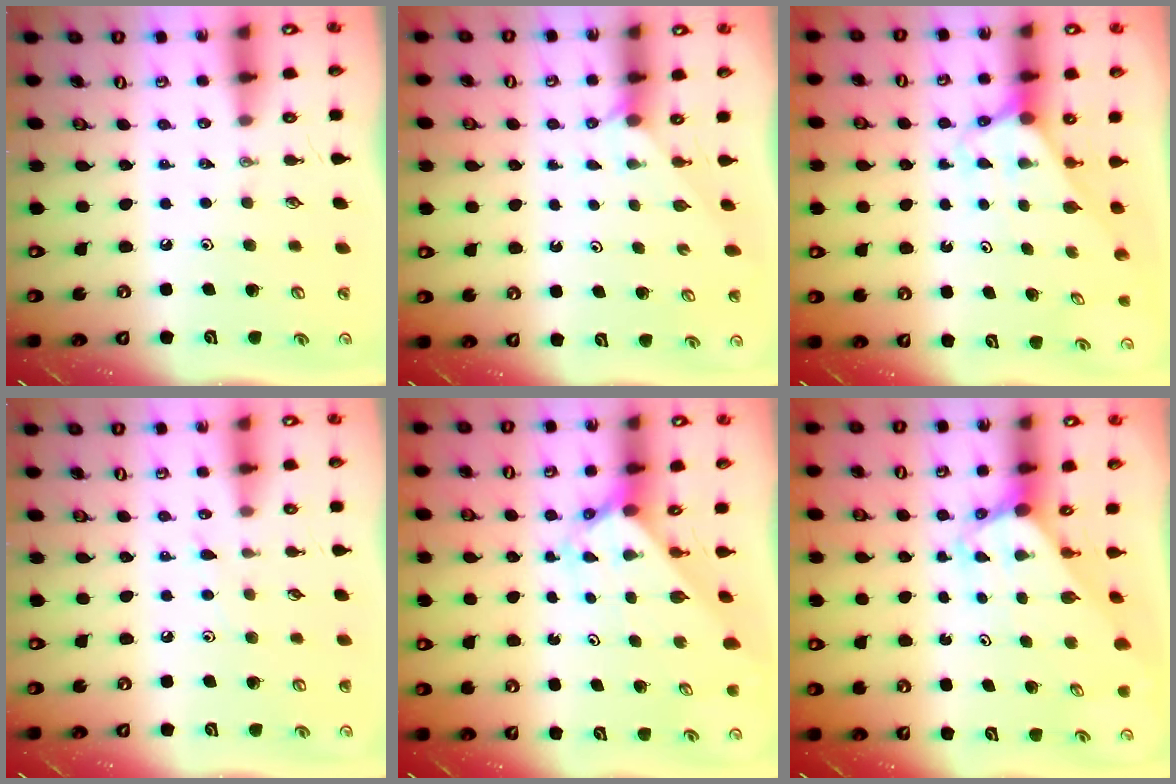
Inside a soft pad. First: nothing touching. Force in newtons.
{"total": 2.5, "press": 2.5, "slide": 0.2}
{"total": 2.7, "press": 2.7, "slide": 0.2}
{"total": 5.0, "press": 5.0, "slide": 0.6}
{"total": 2.4, "press": 2.4, "slide": 0.3}
{"total": 3.3, "press": 3.3, "slide": 0.3}